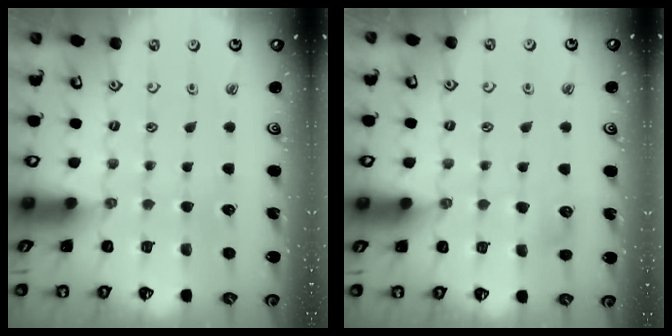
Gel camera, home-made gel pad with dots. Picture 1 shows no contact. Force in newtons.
{"total": 6.0, "press": 6.0, "slide": 0.5}